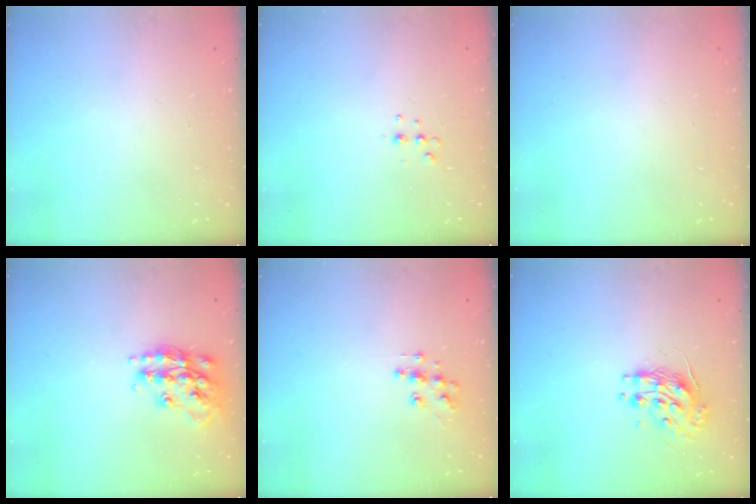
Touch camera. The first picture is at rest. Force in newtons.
{"total": 4.1, "press": 3.9, "slide": 1.3}
{"total": 0.0}
{"total": 17.2, "press": 17.2, "slide": 1.2}
{"total": 8.6, "press": 8.6, "slide": 0.3}
{"total": 9.3, "press": 9.3, "slide": 0.5}